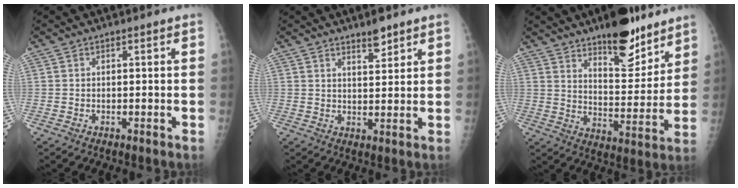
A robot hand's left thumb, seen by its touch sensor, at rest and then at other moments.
{"total": 3.9, "force": [3.1, 1.1, 2.1], "torque": [-0.025, -0.025, 0.050]}
{"total": 15.0, "force": [11.1, 5.4, 8.5], "torque": [-0.084, -0.082, 0.176]}